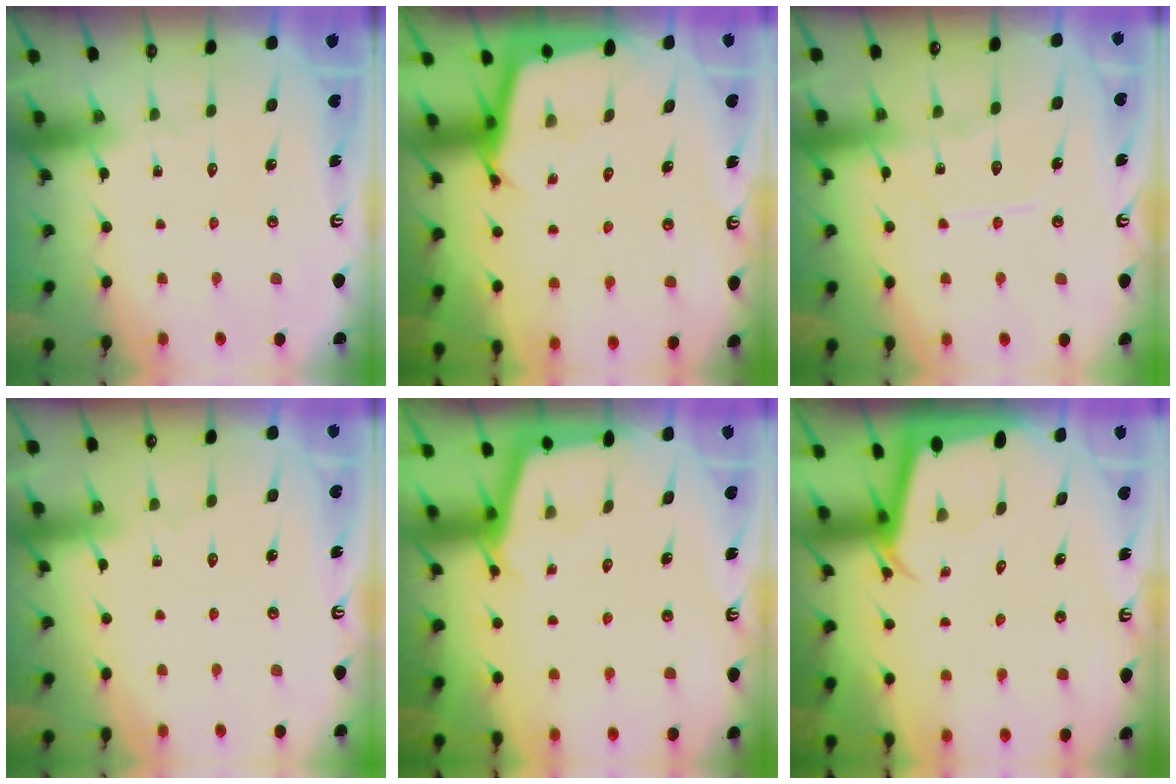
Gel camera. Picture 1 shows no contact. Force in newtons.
{"total": 2.7, "press": 2.7, "slide": 0.1}
{"total": 8.2, "press": 8.1, "slide": 0.8}
{"total": 1.5, "press": 1.4, "slide": 0.2}
{"total": 3.0, "press": 3.0, "slide": 0.3}
{"total": 2.4, "press": 2.4, "slide": 0.2}